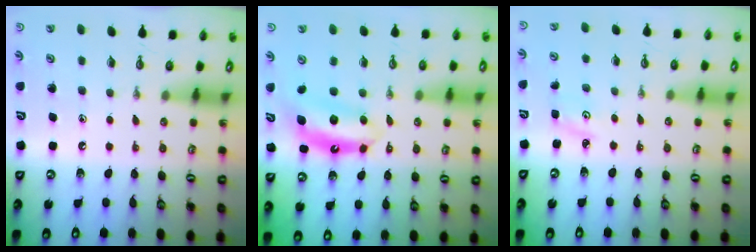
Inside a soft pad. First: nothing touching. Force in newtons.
{"total": 7.4, "press": 7.4, "slide": 0.5}
{"total": 2.6, "press": 2.6, "slide": 0.4}